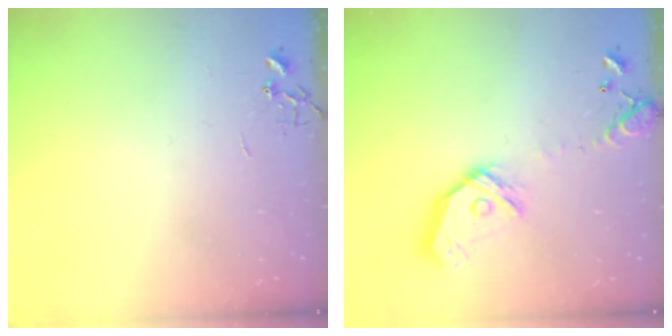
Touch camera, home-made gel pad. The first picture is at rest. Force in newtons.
{"total": 16.5, "press": 16.3, "slide": 2.4}